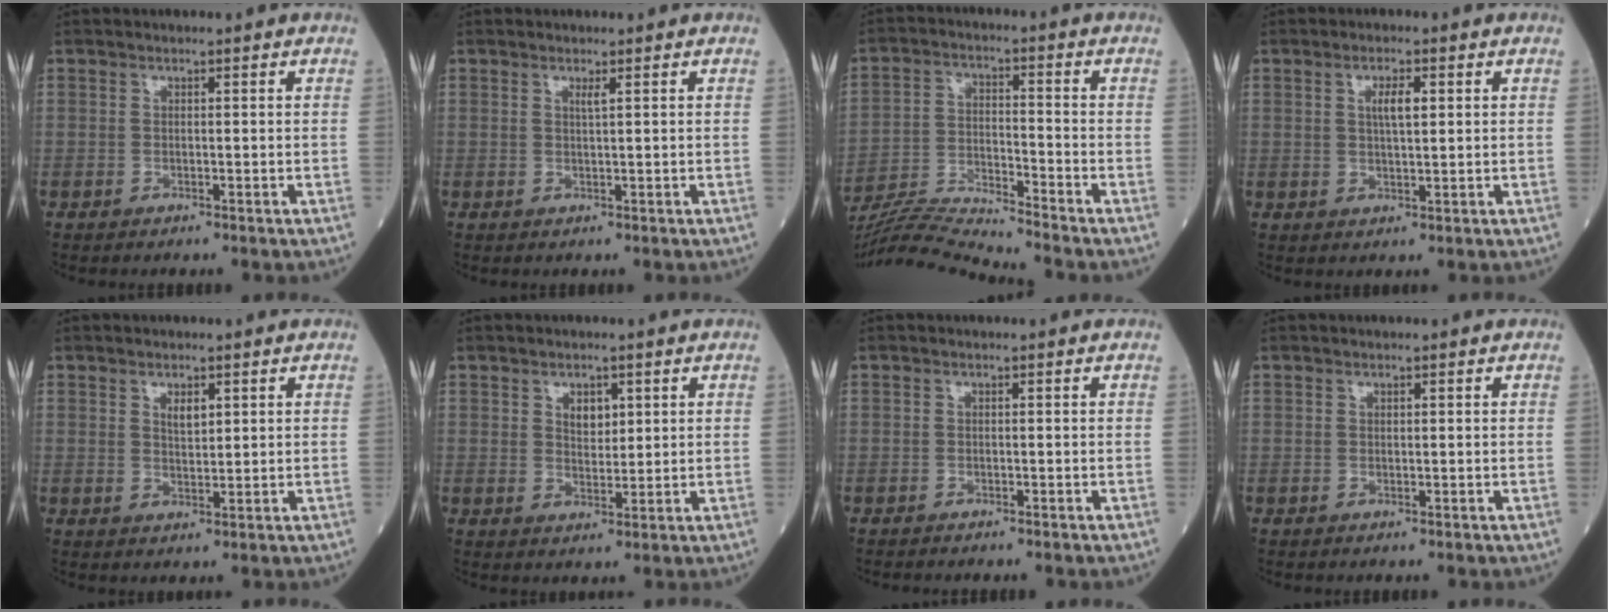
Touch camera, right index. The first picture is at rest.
{"total": 0.9, "force": [0.5, -0.2, 0.7], "torque": [-0.017, -0.004, 0.009]}
{"total": 11.0, "force": [-10.5, -2.6, 2.2], "torque": [-0.039, -0.005, -0.195]}
{"total": 3.2, "force": [1.0, 0.7, 3.0], "torque": [-0.055, 0.001, 0.018]}
{"total": 2.4, "force": [1.2, 0.9, 1.8], "torque": [-0.033, -0.002, 0.024]}
{"total": 3.1, "force": [1.4, 1.8, 2.1], "torque": [-0.032, -0.001, 0.025]}
{"total": 0.9, "force": [-0.8, 0.0, 0.3], "torque": [-0.002, 0.000, -0.013]}
{"total": 0.0}